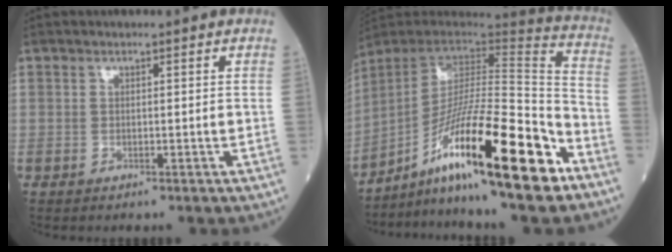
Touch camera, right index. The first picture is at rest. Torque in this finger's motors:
{"motor_torque": [1.45, -0.69, 0.54, 0.14]}